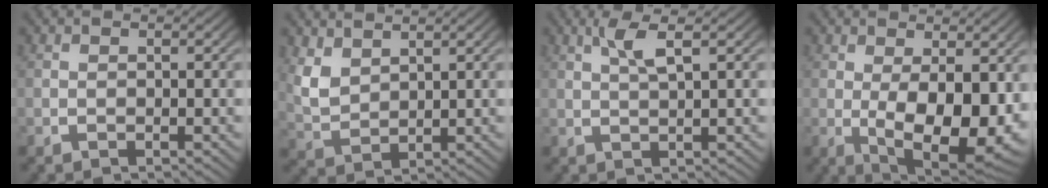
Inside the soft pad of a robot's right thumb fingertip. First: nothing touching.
{"total": 3.6, "force": [1.8, 2.2, 2.1], "torque": [-0.058, -0.008, 0.049]}
{"total": 2.8, "force": [1.7, 0.4, 2.3], "torque": [-0.044, 0.006, 0.032]}
{"total": 10.5, "force": [-1.1, 6.0, 8.5], "torque": [-0.156, -0.049, 0.008]}